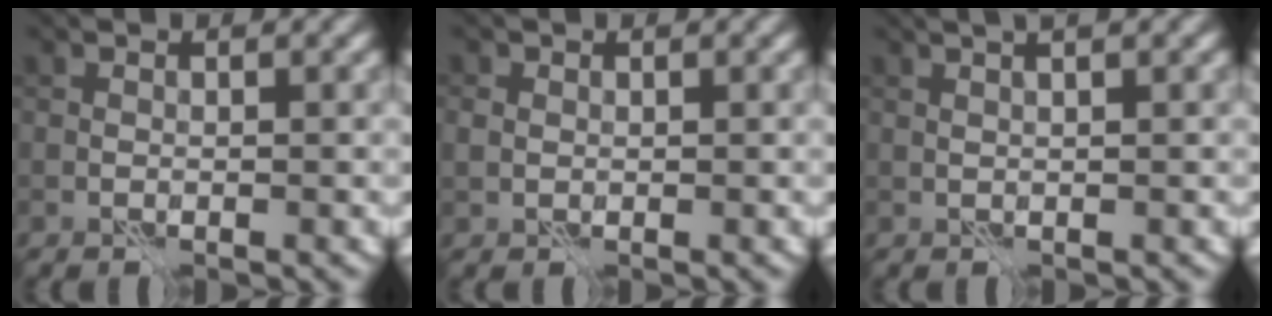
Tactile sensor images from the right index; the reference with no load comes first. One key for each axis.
{"total": 1.2, "fx": 0.3, "fy": 1.1, "fz": 0.4, "tx": -0.011, "ty": -0.002, "tz": 0.005}
{"total": 3.5, "fx": 2.0, "fy": 1.0, "fz": 2.7, "tx": -0.027, "ty": 0.020, "tz": 0.013}